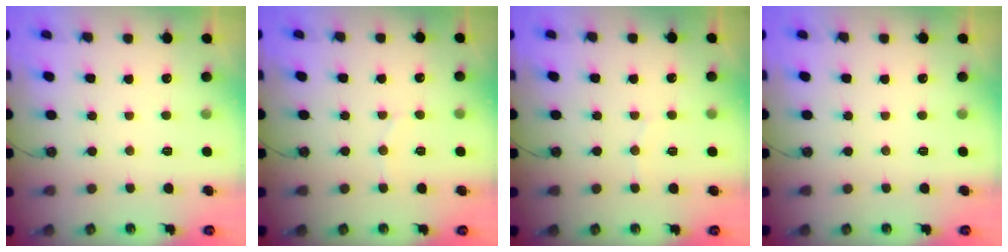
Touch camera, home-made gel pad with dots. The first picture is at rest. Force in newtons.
{"total": 4.1, "press": 4.0, "slide": 0.4}
{"total": 3.4, "press": 3.3, "slide": 0.4}
{"total": 0.0}